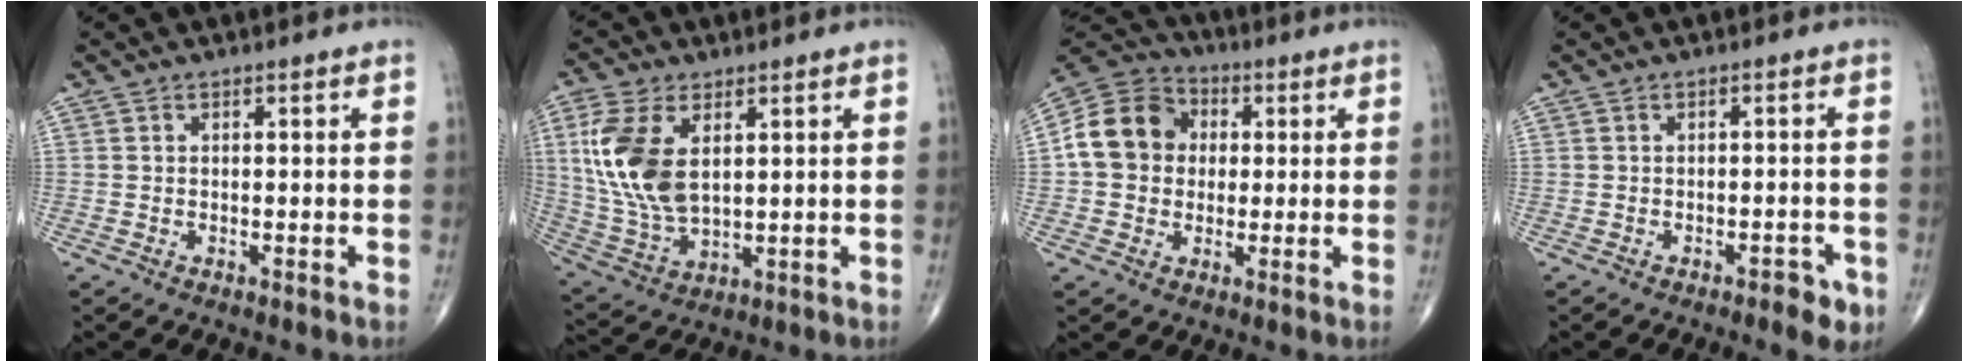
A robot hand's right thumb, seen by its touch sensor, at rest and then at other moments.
{"total": 14.3, "force": [3.5, 8.0, 11.3], "torque": [-0.242, -0.012, 0.080]}
{"total": 12.8, "force": [1.3, 10.8, 6.7], "torque": [-0.107, 0.024, 0.012]}
{"total": 3.6, "force": [-2.0, 1.5, 2.6], "torque": [-0.025, 0.008, -0.021]}